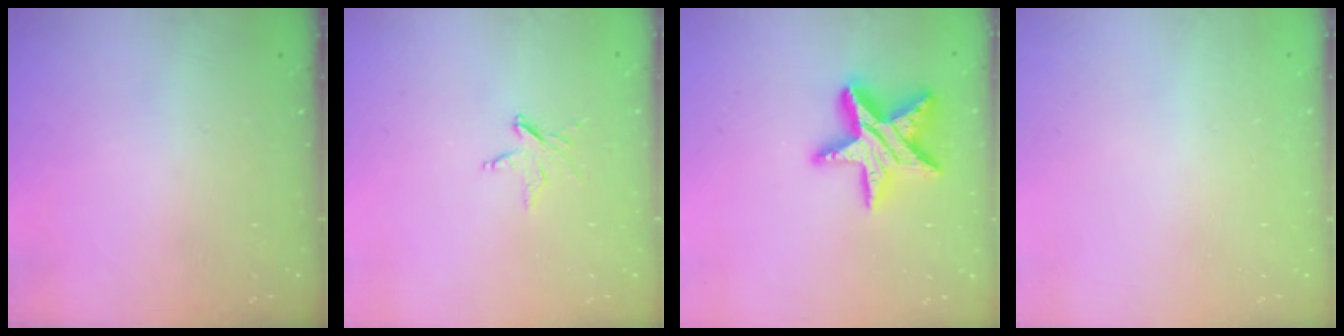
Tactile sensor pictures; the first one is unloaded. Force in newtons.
{"total": 3.6, "press": 3.6, "slide": 0.3}
{"total": 16.3, "press": 16.3, "slide": 1.1}
{"total": 0.0}